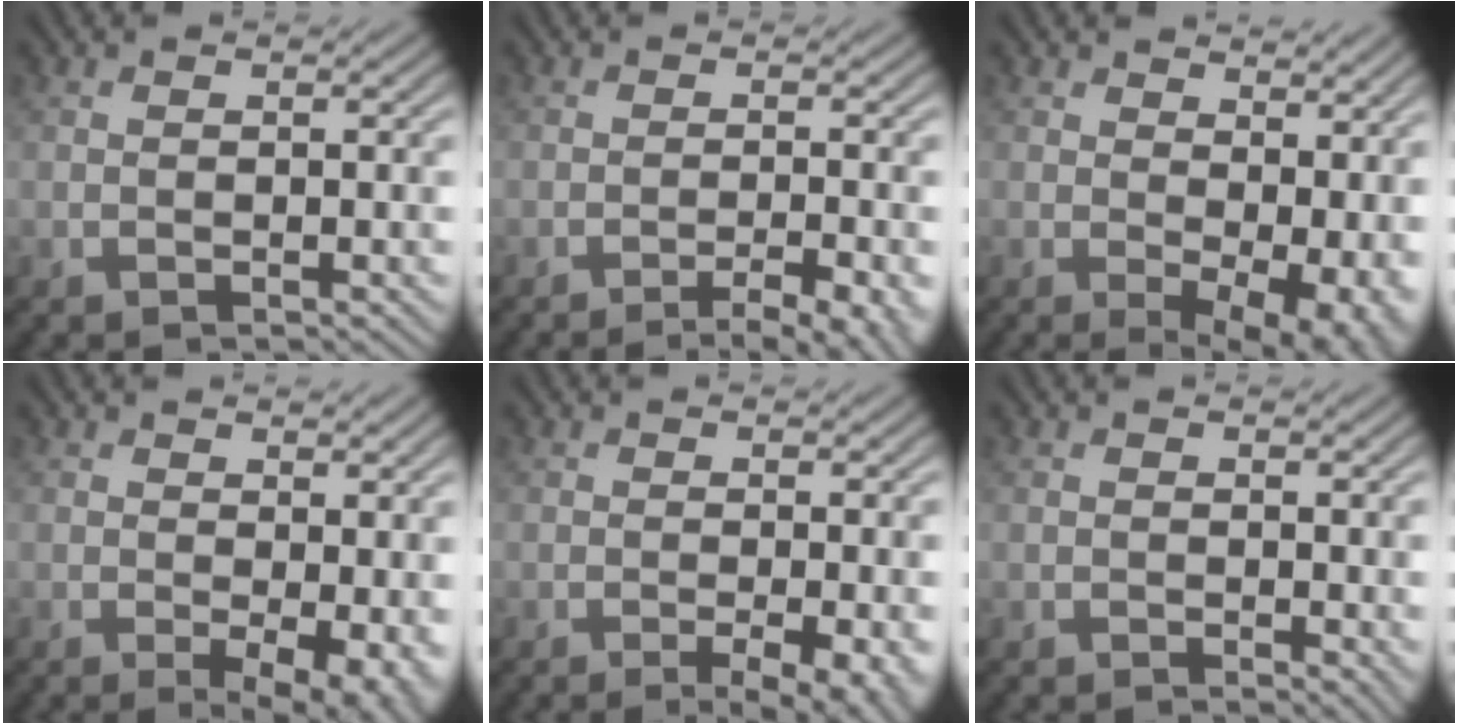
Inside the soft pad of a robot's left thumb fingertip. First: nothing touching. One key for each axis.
{"total": 5.6, "fx": -3.7, "fy": 0.9, "fz": 4.1, "tx": -0.062, "ty": 0.008, "tz": -0.052}
{"total": 9.3, "fx": 1.3, "fy": 5.3, "fz": 7.6, "tx": -0.103, "ty": -0.014, "tz": 0.040}
{"total": 4.9, "fx": 0.0, "fy": 2.0, "fz": 4.5, "tx": -0.064, "ty": -0.006, "tz": 0.006}
{"total": 4.1, "fx": -1.5, "fy": 0.8, "fz": 3.8, "tx": -0.058, "ty": 0.001, "tz": -0.021}
{"total": 1.7, "fx": 0.2, "fy": 0.9, "fz": 1.4, "tx": -0.018, "ty": -0.001, "tz": 0.007}